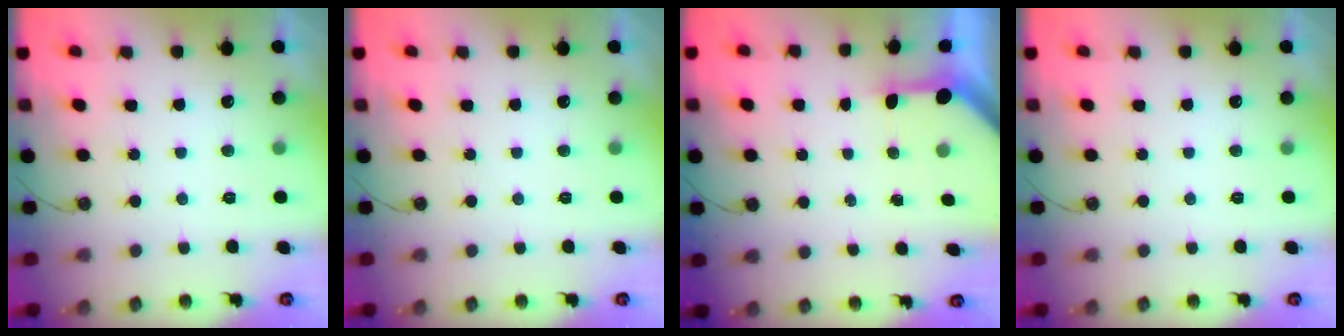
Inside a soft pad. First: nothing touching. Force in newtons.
{"total": 0.5, "press": 0.4, "slide": 0.4}
{"total": 3.2, "press": 3.2, "slide": 0.2}
{"total": 0.0}